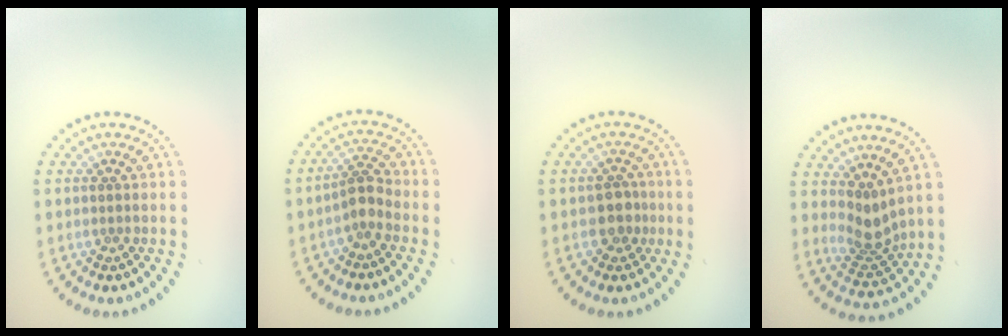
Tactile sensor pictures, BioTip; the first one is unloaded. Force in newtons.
{"total": 2.0, "press": 1.6, "slide": 1.2}
{"total": 2.2, "press": 2.0, "slide": 0.9}
{"total": 2.8, "press": 2.0, "slide": 1.9}